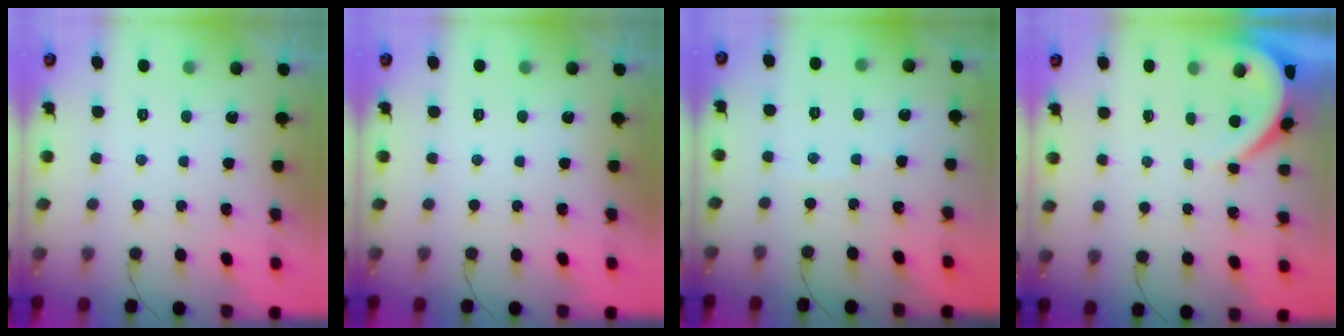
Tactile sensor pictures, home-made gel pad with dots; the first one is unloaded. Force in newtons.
{"total": 0.0}
{"total": 1.4, "press": 1.4, "slide": 0.3}
{"total": 4.3, "press": 4.3, "slide": 0.3}